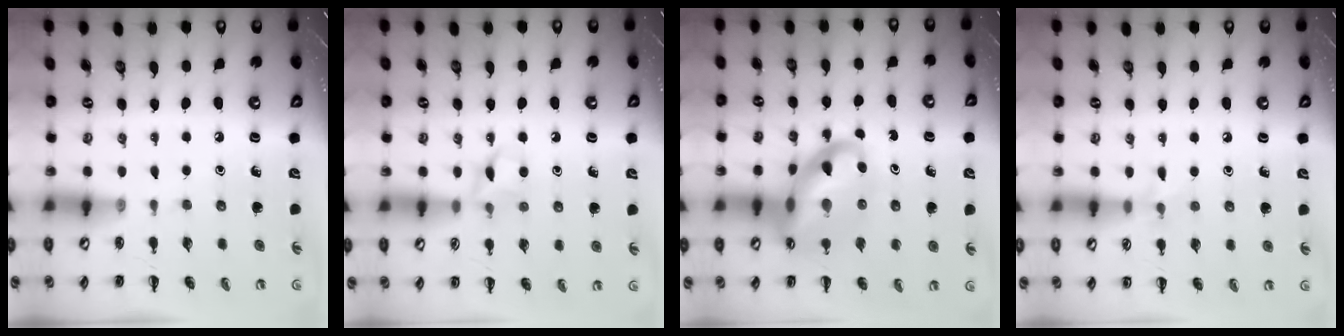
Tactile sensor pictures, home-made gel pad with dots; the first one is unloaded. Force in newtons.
{"total": 6.7, "press": 6.5, "slide": 1.8}
{"total": 15.9, "press": 15.5, "slide": 3.6}
{"total": 5.4, "press": 5.1, "slide": 1.8}